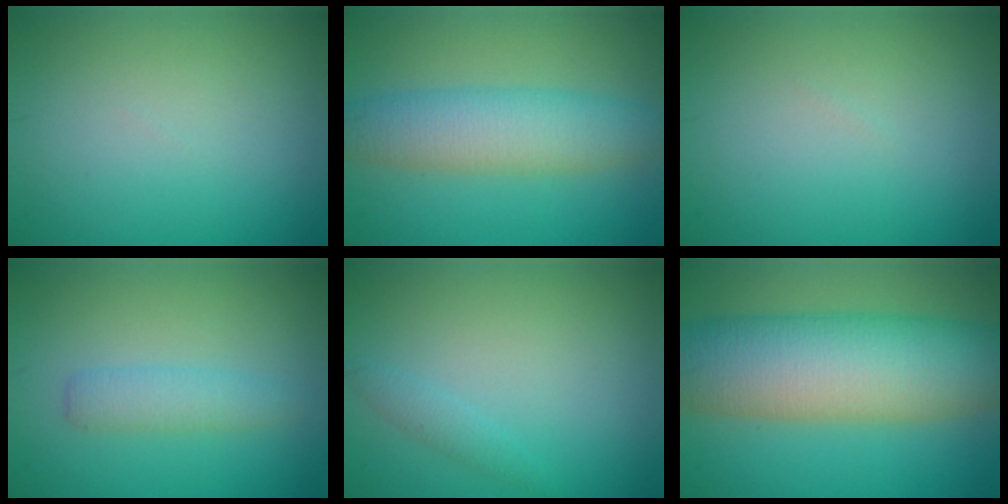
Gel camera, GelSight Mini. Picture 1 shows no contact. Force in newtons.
{"total": 5.6, "press": 5.6, "slide": 0.1}
{"total": 0.0}
{"total": 2.1, "press": 2.1, "slide": 0.1}
{"total": 1.1, "press": 1.1, "slide": 0.1}
{"total": 12.1, "press": 12.1, "slide": 0.6}